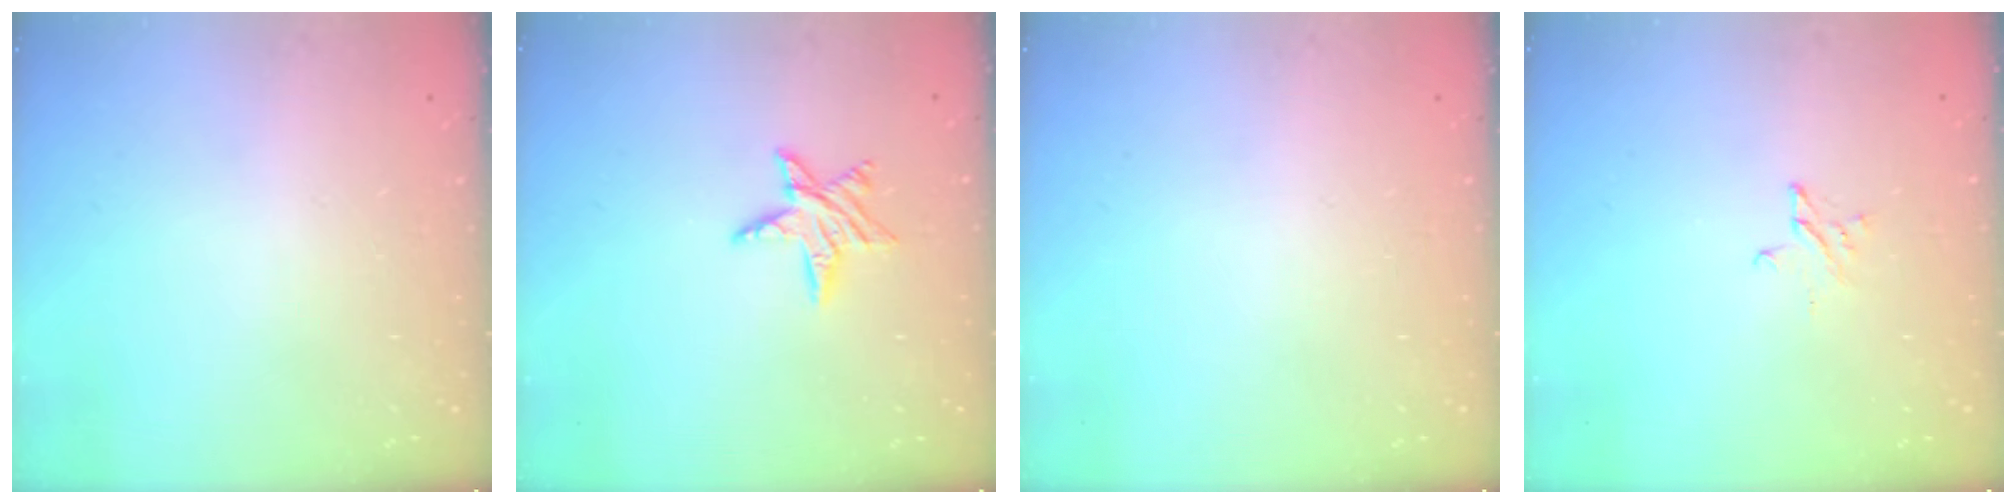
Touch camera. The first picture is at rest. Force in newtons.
{"total": 6.9, "press": 6.9, "slide": 0.2}
{"total": 0.0}
{"total": 2.1, "press": 2.1, "slide": 0.2}